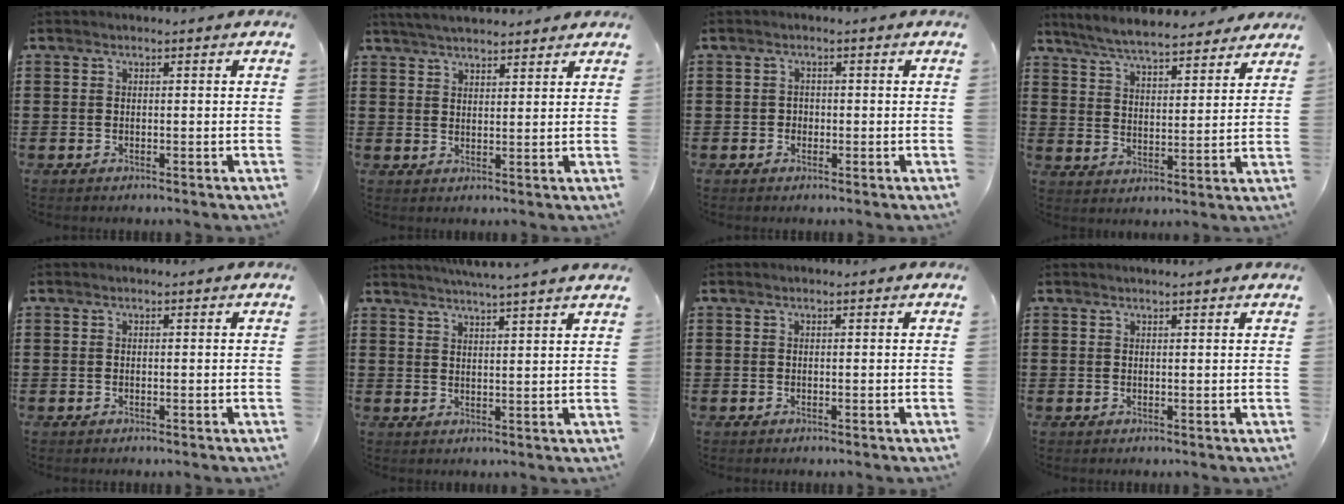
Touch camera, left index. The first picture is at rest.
{"total": 3.7, "force": [3.5, 0.3, 0.9], "torque": [-0.027, -0.003, 0.066]}
{"total": 2.3, "force": [-0.4, 2.1, 0.7], "torque": [-0.022, 0.005, -0.013]}
{"total": 6.2, "force": [5.9, 0.4, 1.8], "torque": [-0.061, -0.027, 0.105]}
{"total": 0.0}
{"total": 3.5, "force": [3.3, -1.0, 0.8], "torque": [-0.026, -0.015, 0.057]}
{"total": 0.0}
{"total": 0.7, "force": [0.6, -0.1, 0.3], "torque": [-0.006, -0.003, 0.013]}